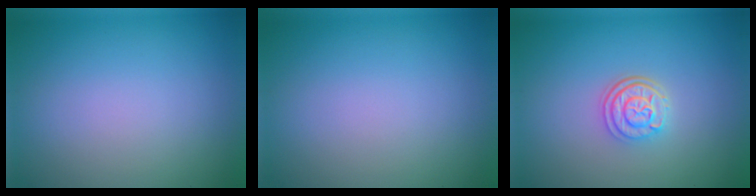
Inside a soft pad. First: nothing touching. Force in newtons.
{"total": 0.0}
{"total": 3.0, "press": 2.4, "slide": 1.7}